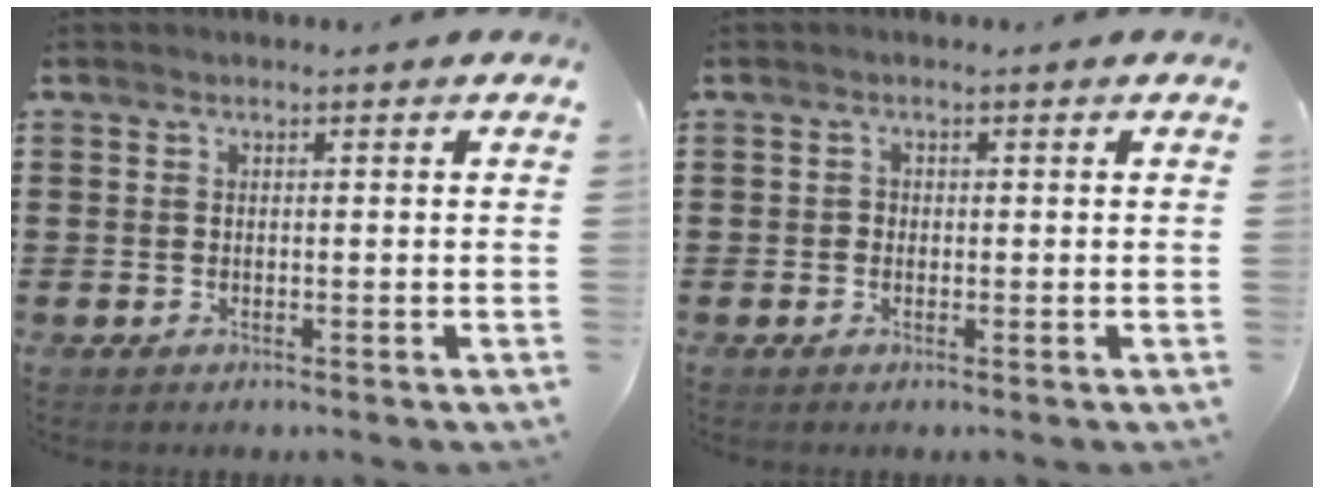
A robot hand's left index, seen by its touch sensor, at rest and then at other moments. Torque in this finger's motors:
{"motor_torque": [0.52, 0.69, 0.02, -0.01]}